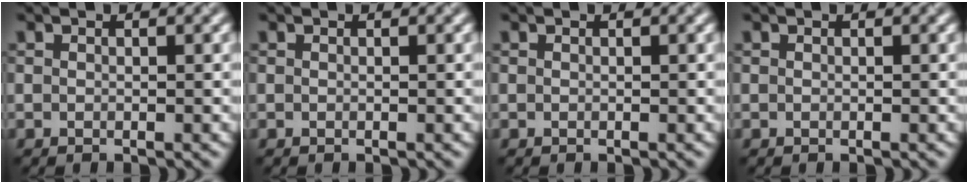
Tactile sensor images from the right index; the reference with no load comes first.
{"total": 0.0}
{"total": 0.0}
{"total": 0.0}